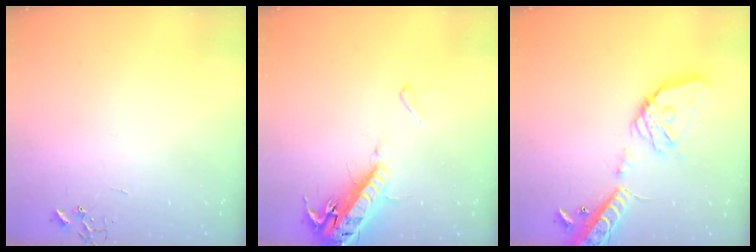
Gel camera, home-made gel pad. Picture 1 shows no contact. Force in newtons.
{"total": 17.4, "press": 16.9, "slide": 4.1}
{"total": 21.3, "press": 20.9, "slide": 3.7}